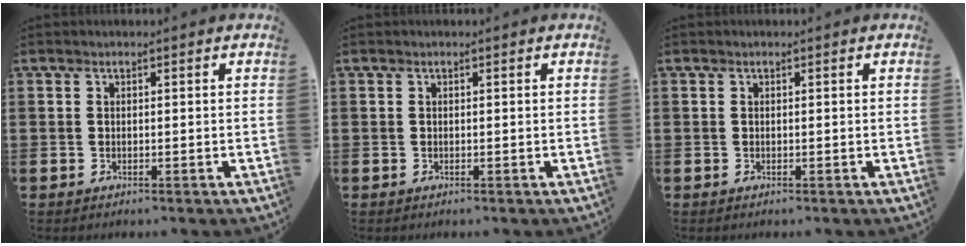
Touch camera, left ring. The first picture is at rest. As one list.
[{"total": 0.0}, {"total": 0.0}]